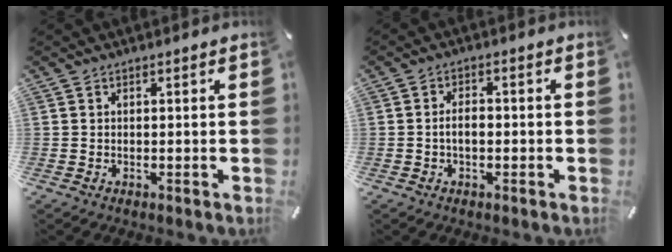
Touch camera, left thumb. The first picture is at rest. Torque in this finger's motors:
{"motor_torque": [0.48, 0.76, 0.17, -0.18, 0.07]}